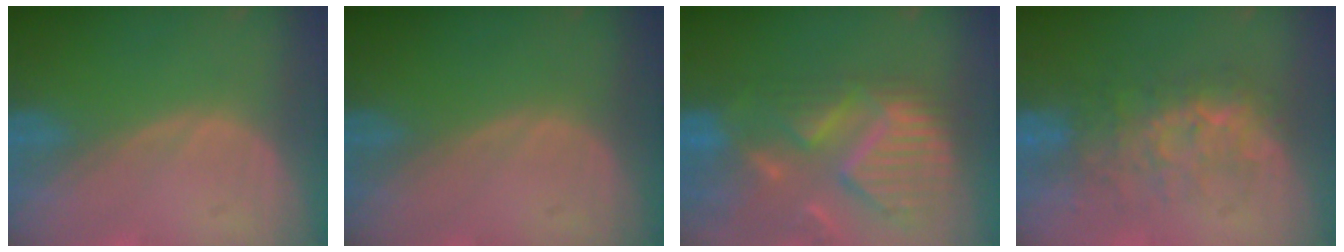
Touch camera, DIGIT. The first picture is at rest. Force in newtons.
{"total": 0.0}
{"total": 12.6, "press": 10.7, "slide": 6.8}
{"total": 7.9, "press": 7.7, "slide": 1.9}